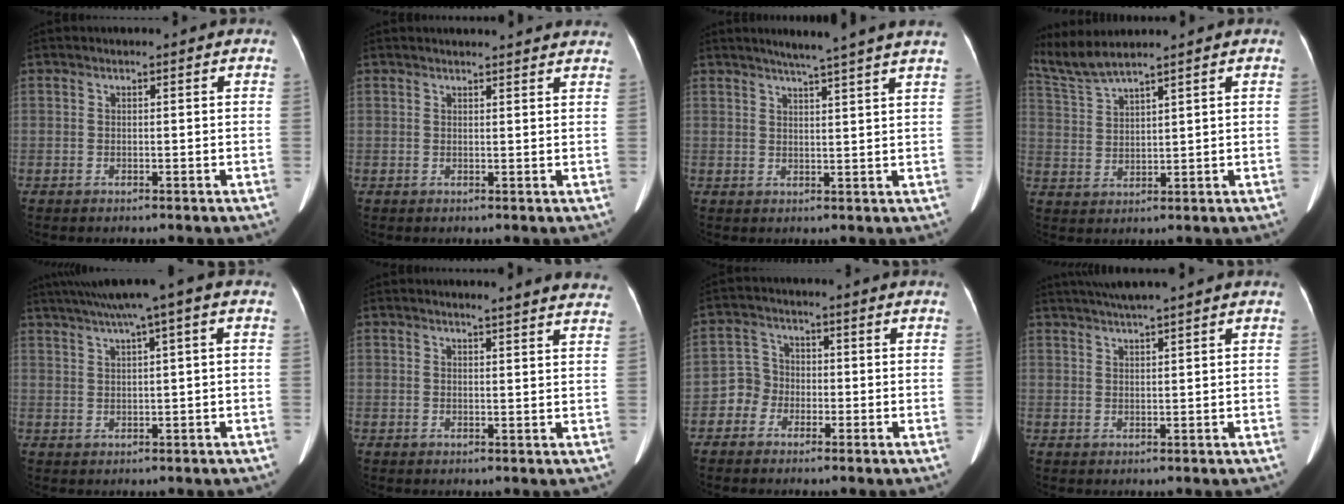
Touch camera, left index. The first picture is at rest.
{"total": 9.9, "force": [9.5, 0.9, 2.7], "torque": [-0.016, 0.012, 0.089]}
{"total": 9.8, "force": [8.1, -1.3, 5.3], "torque": [-0.069, 0.011, 0.089]}
{"total": 5.3, "force": [4.9, -1.2, 1.3], "torque": [-0.048, 0.003, 0.115]}
{"total": 8.6, "force": [4.9, -0.2, 7.1], "torque": [-0.117, 0.042, 0.079]}
{"total": 9.7, "force": [9.2, 0.3, 3.1], "torque": [-0.023, -0.021, 0.079]}
{"total": 3.7, "force": [-1.6, 3.3, 0.5], "torque": [-0.011, 0.010, -0.040]}
{"total": 5.1, "force": [4.2, -1.2, 2.8], "torque": [-0.045, 0.021, 0.076]}